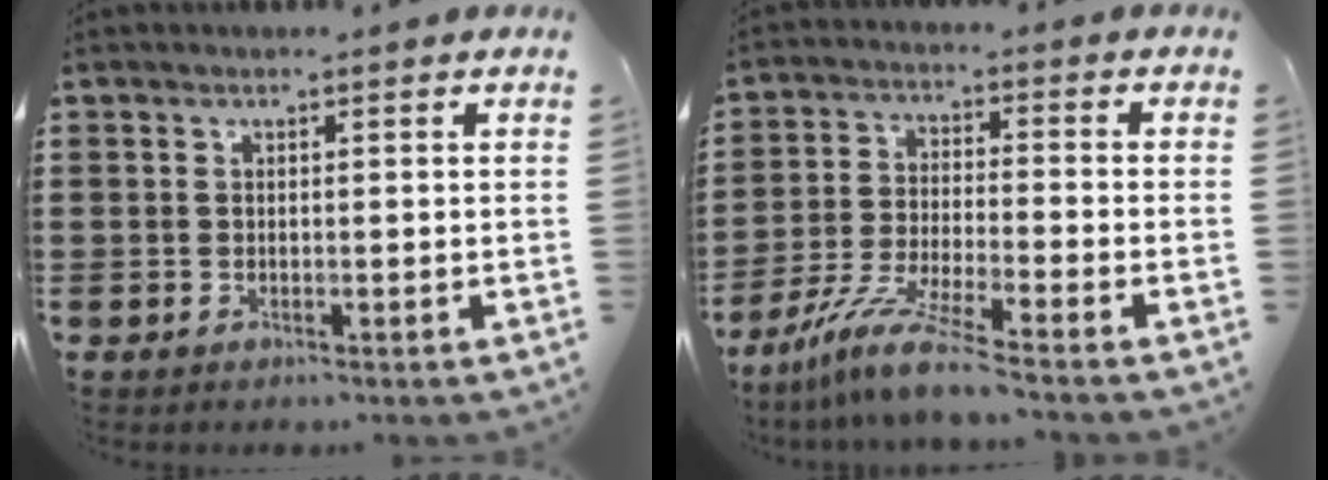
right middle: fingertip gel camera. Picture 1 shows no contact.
{"total": 8.0, "force": [-6.7, -0.3, 4.3], "torque": [-0.098, -0.015, -0.133]}